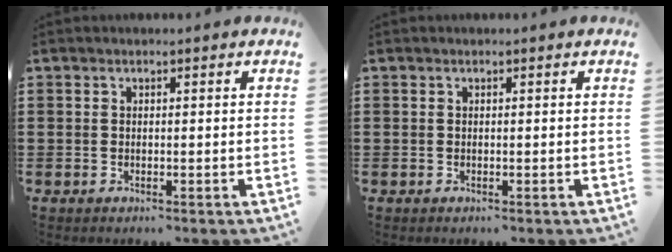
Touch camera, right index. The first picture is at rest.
{"total": 0.0}